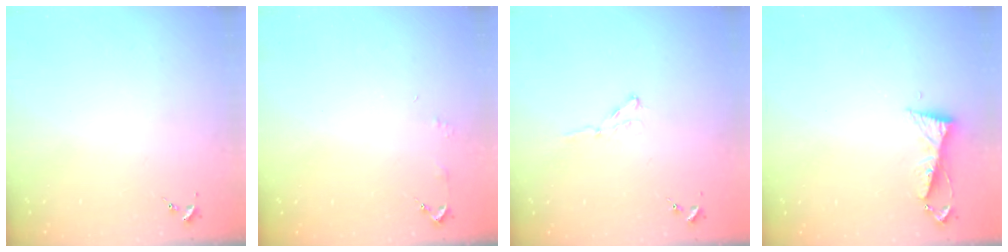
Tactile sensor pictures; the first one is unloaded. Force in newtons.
{"total": 2.9, "press": 2.8, "slide": 0.3}
{"total": 3.5, "press": 3.5, "slide": 0.4}
{"total": 6.0, "press": 5.9, "slide": 0.7}